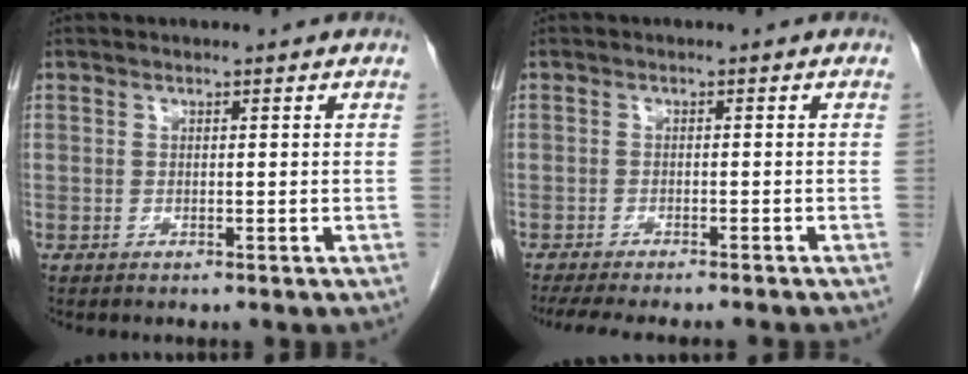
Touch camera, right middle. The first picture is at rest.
{"total": 11.7, "force": [-10.3, 1.3, 5.5], "torque": [-0.068, -0.018, -0.136]}